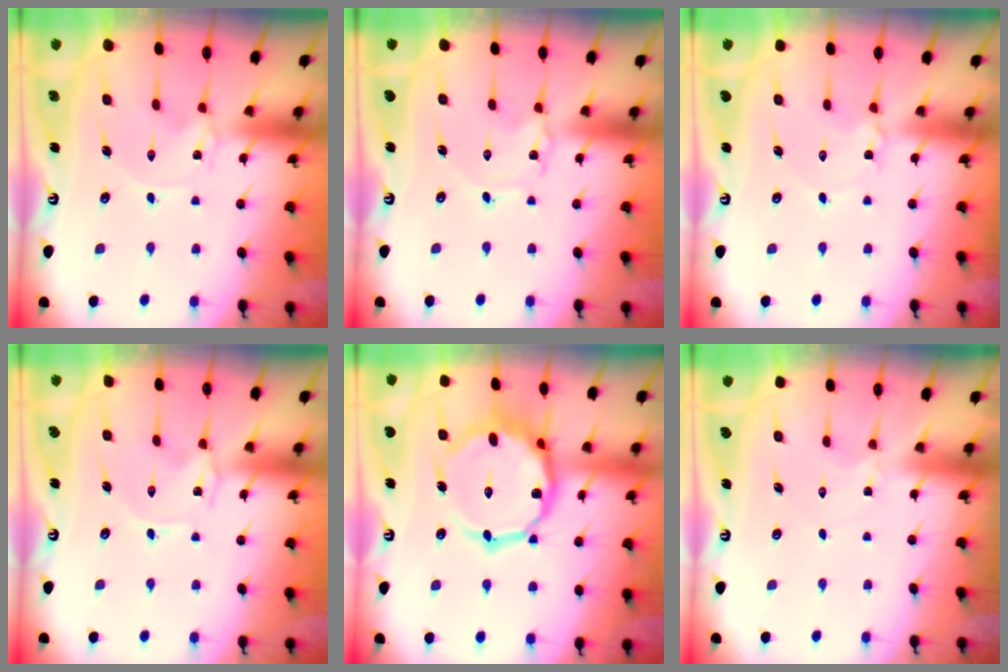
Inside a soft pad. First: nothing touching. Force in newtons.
{"total": 1.3, "press": 1.3, "slide": 0.1}
{"total": 2.8, "press": 2.8, "slide": 0.3}
{"total": 0.9, "press": 0.8, "slide": 0.2}
{"total": 17.1, "press": 17.0, "slide": 1.9}
{"total": 2.8, "press": 2.8, "slide": 0.3}